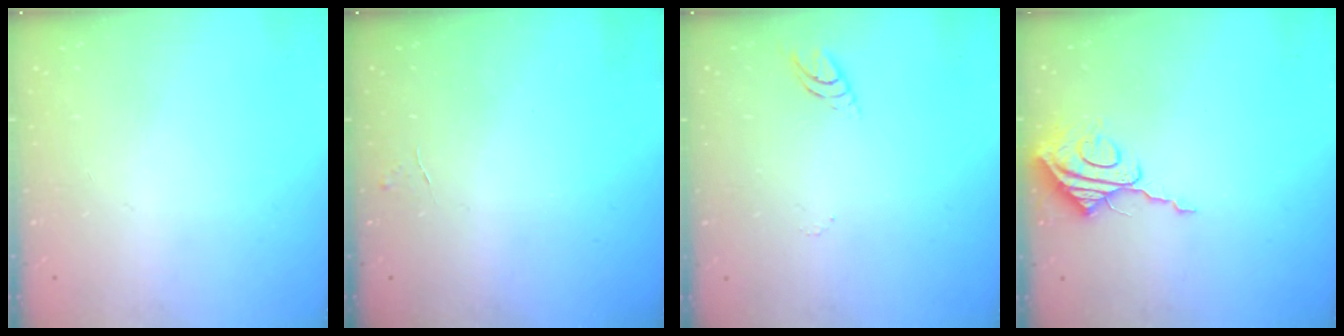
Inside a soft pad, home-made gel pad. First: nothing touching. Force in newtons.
{"total": 3.8, "press": 3.7, "slide": 0.4}
{"total": 4.0, "press": 4.0, "slide": 0.3}
{"total": 9.1, "press": 9.1, "slide": 0.6}